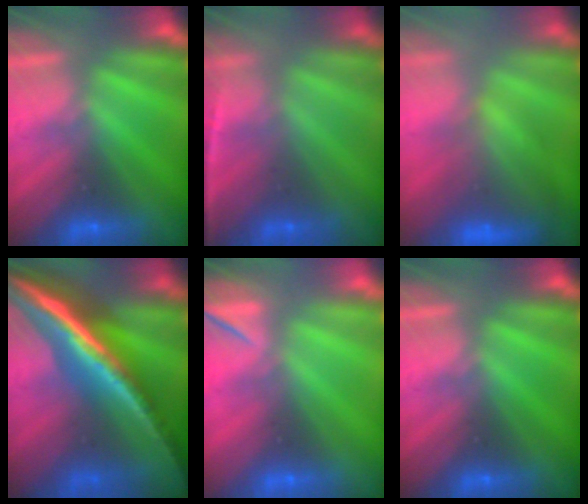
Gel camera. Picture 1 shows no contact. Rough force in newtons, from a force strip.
{"total": 1.6}
{"total": 7.3}
{"total": 5.6}
{"total": 4.7}
{"total": 0.0}